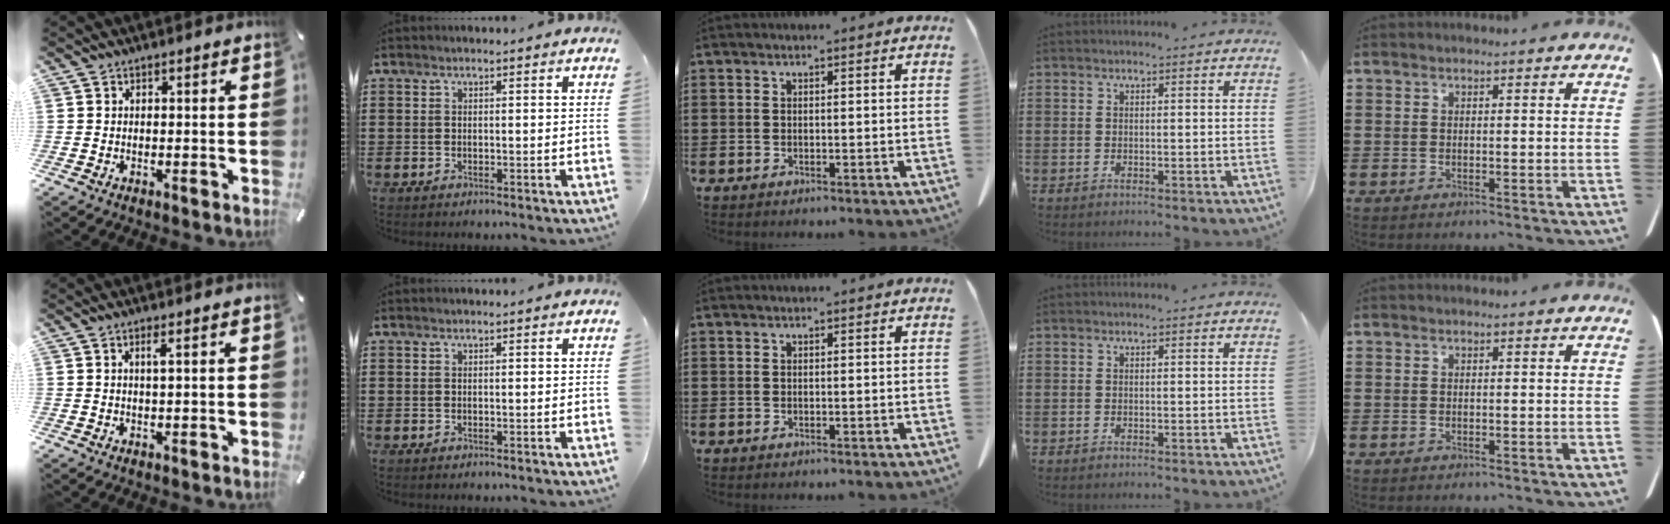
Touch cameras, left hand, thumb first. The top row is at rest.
{"thumb": {"total": 1.9, "force": [0.6, 0.1, 1.8], "torque": [-0.037, 0.000, 0.009]}}